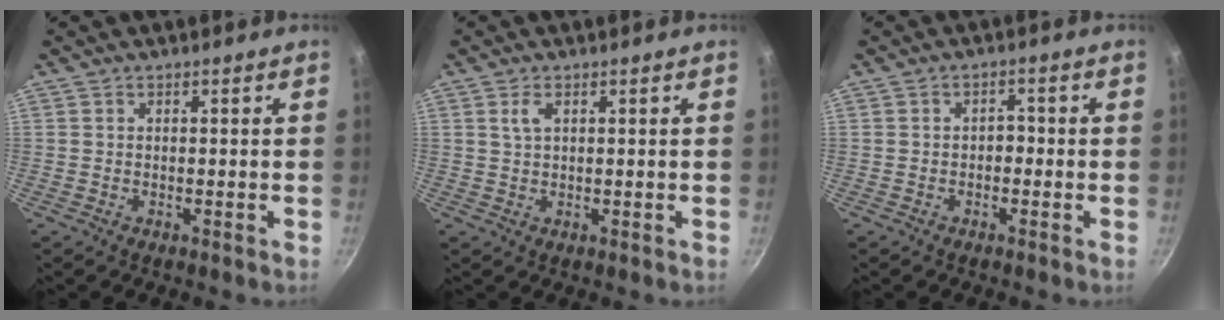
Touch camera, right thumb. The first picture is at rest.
{"total": 2.1, "force": [0.9, 1.0, 1.6], "torque": [-0.036, 0.002, 0.022]}
{"total": 2.0, "force": [-0.6, 1.4, 1.2], "torque": [-0.001, 0.010, -0.015]}